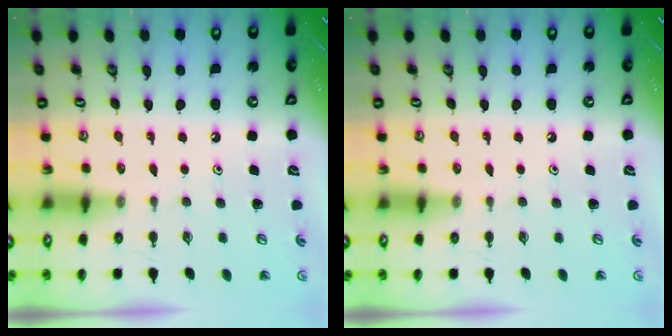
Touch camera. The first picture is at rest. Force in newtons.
{"total": 0.0}